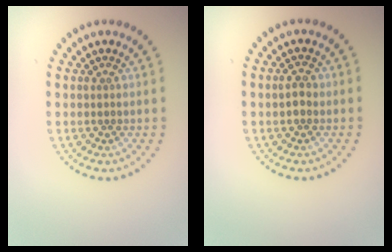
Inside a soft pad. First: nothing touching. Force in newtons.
{"total": 1.3, "press": 1.3, "slide": 0.1}